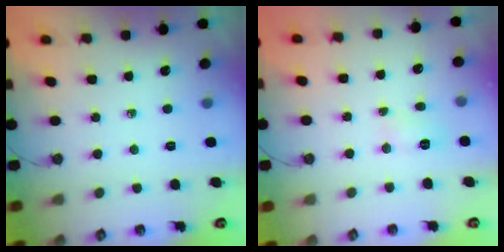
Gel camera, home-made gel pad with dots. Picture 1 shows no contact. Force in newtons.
{"total": 3.8, "press": 3.8, "slide": 0.5}